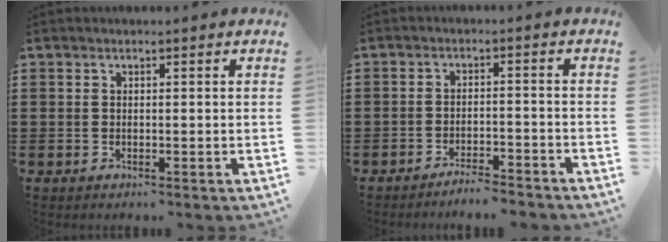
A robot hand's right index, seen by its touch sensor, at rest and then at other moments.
{"total": 3.2, "force": [-3.2, 0.0, 0.6], "torque": [-0.014, 0.002, -0.065]}